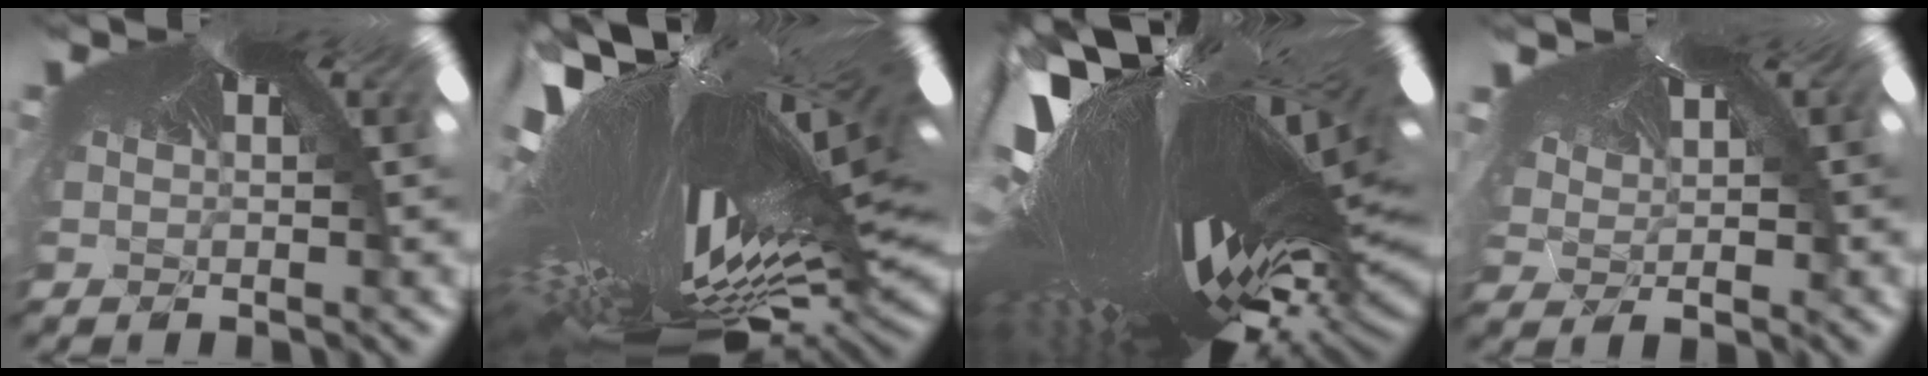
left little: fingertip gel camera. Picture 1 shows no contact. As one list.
[{"total": 6.0, "force": [-4.1, -1.9, 3.9], "torque": [-0.109, -0.093, -0.029]}, {"total": 5.8, "force": [-3.8, -0.9, 4.4], "torque": [-0.124, -0.106, -0.015]}, {"total": 2.6, "force": [1.4, 1.1, 1.8], "torque": [-0.045, 0.009, 0.050]}]